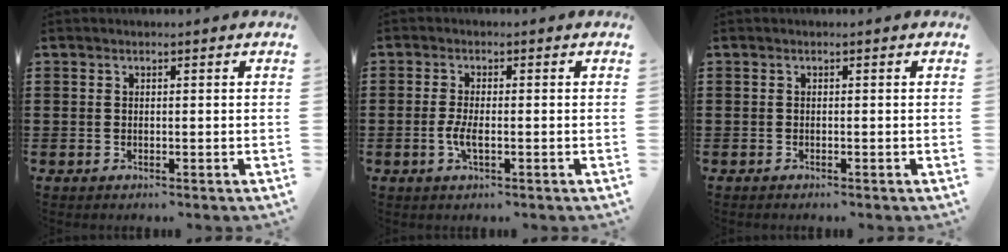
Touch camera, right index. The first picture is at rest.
{"total": 3.1, "force": [-0.9, 0.5, 2.9], "torque": [-0.067, -0.010, -0.019]}
{"total": 0.0}